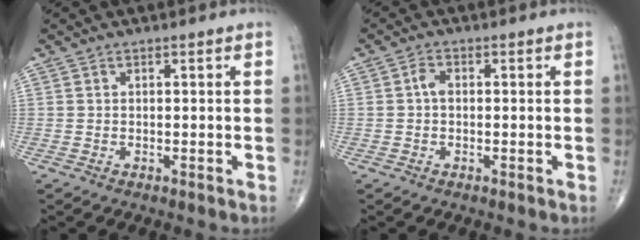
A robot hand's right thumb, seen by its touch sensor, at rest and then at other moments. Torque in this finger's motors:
{"motor_torque": [0.58, 0.55, 0.43, -0.16, 0.04]}